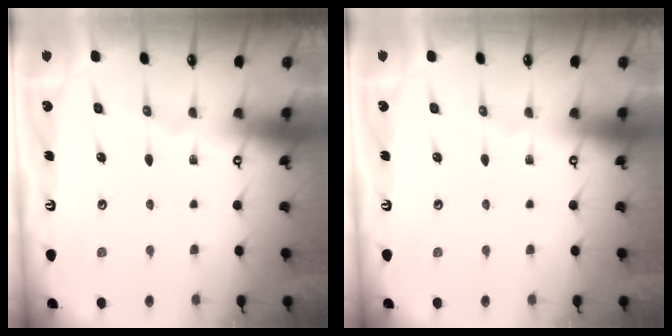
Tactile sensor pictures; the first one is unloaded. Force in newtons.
{"total": 0.0}